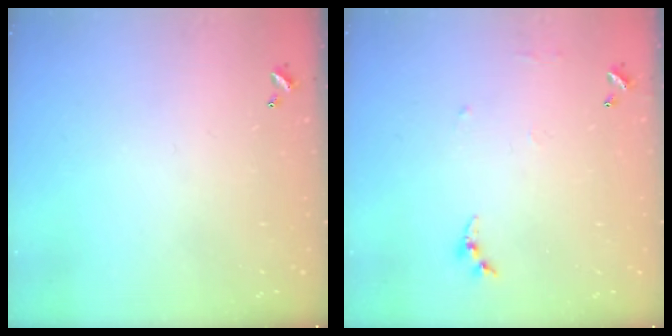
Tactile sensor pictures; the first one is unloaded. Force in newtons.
{"total": 6.5, "press": 6.5, "slide": 0.8}